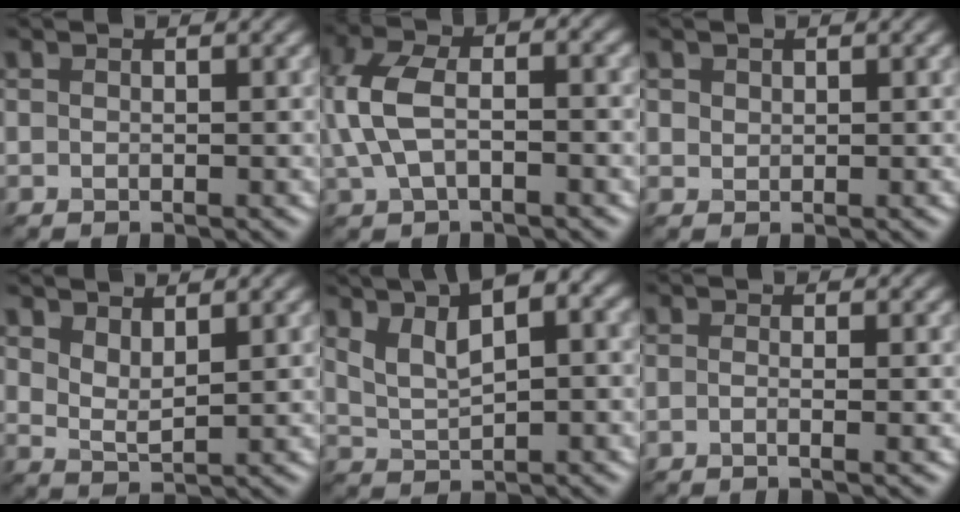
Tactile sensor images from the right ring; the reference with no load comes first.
{"total": 6.7, "force": [0.3, 3.7, 5.5], "torque": [-0.134, 0.012, -0.001]}
{"total": 0.9, "force": [0.6, 0.6, 0.1], "torque": [-0.002, -0.002, 0.013]}
{"total": 2.5, "force": [1.8, 0.8, 1.5], "torque": [-0.032, -0.007, 0.037]}
{"total": 7.9, "force": [3.6, 3.4, 6.1], "torque": [-0.101, 0.026, 0.060]}
{"total": 1.9, "force": [-0.1, 0.9, 1.7], "torque": [-0.009, -0.008, -0.023]}